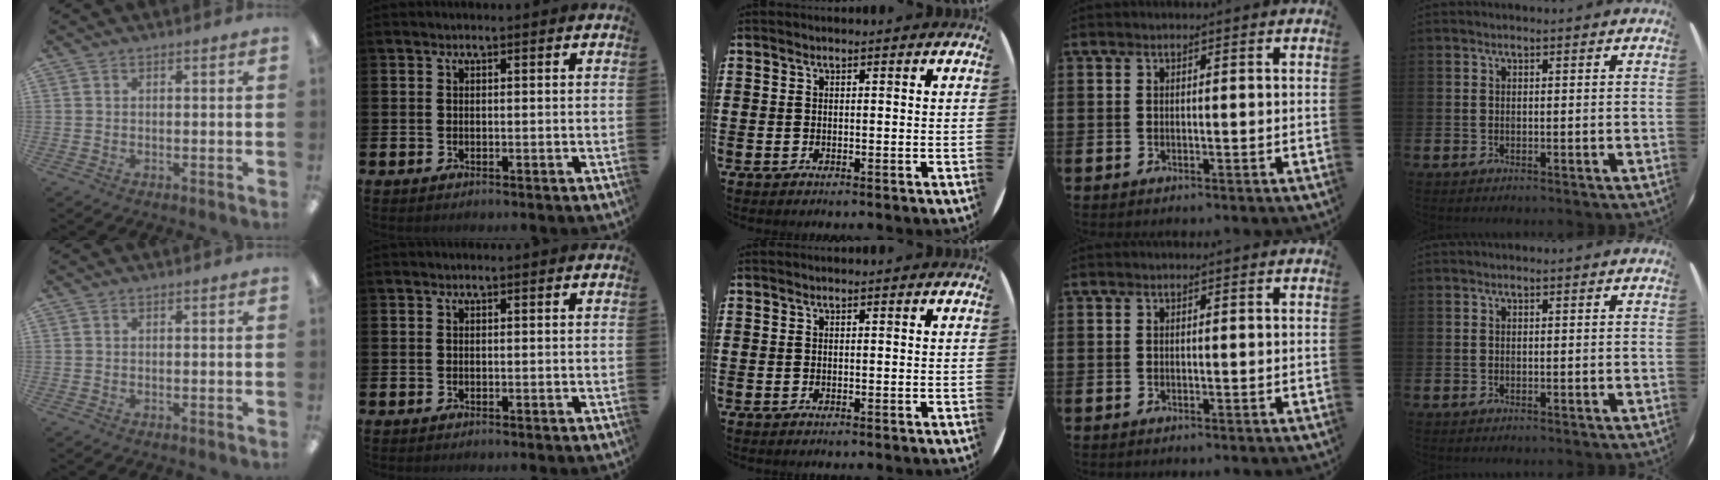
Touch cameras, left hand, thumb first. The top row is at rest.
{}